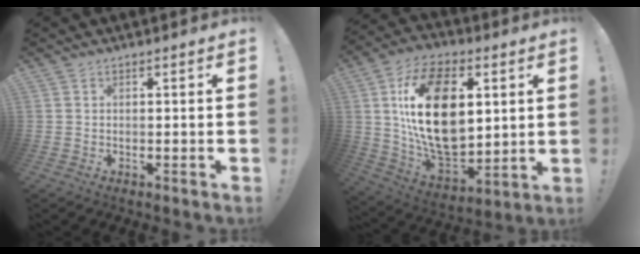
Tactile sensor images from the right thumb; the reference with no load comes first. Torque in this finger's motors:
{"motor_torque": [1.63, 3.38, 1.81, -0.37, 0.90]}